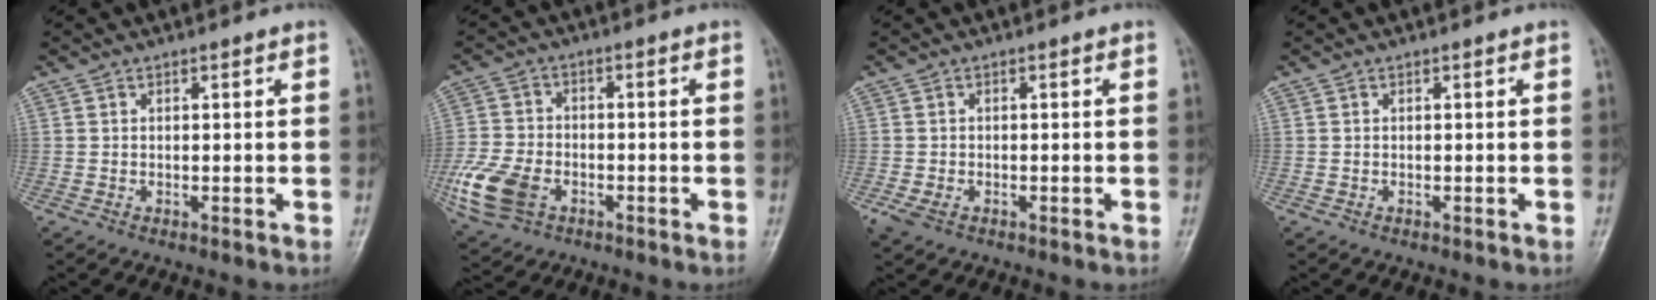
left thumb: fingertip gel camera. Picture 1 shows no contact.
{"total": 11.1, "force": [-4.2, 7.6, 7.0], "torque": [-0.150, 0.004, -0.079]}
{"total": 2.8, "force": [-1.3, 1.8, 1.8], "torque": [-0.045, -0.003, -0.020]}
{"total": 0.0}